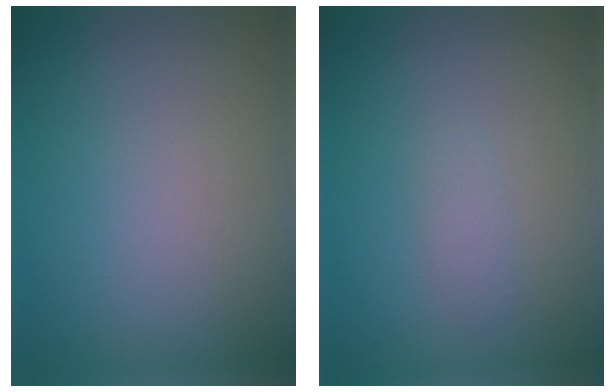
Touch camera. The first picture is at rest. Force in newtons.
{"total": 1.0, "press": 1.0, "slide": 0.0}